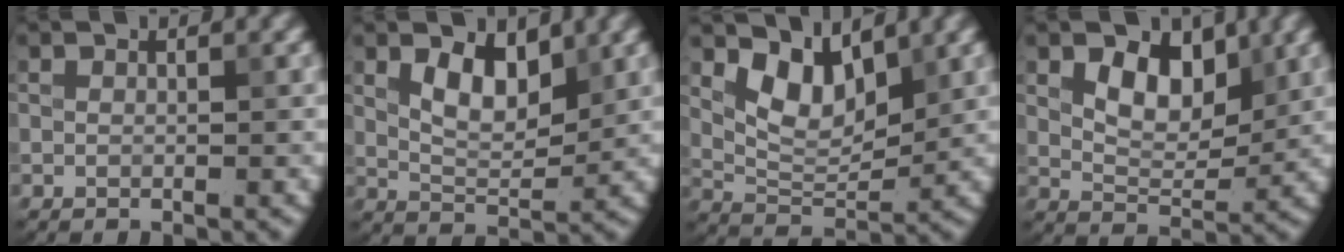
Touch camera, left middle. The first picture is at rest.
{"total": 4.2, "force": [1.9, 2.1, 3.1], "torque": [-0.058, -0.004, 0.034]}
{"total": 4.7, "force": [2.6, 2.4, 3.1], "torque": [-0.063, -0.012, 0.046]}
{"total": 5.0, "force": [2.0, 2.9, 3.5], "torque": [-0.062, -0.005, 0.030]}